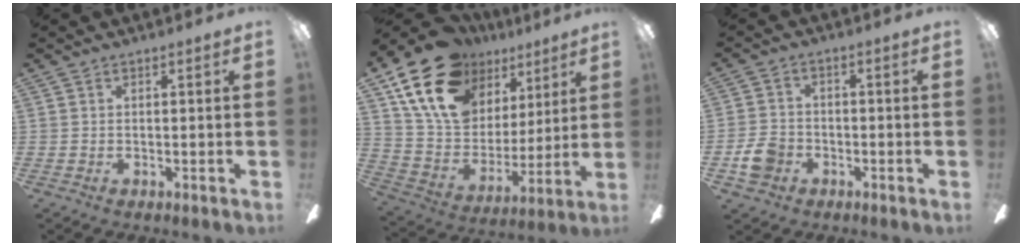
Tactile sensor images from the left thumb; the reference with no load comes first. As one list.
[{"total": 21.5, "force": [13.8, 13.1, 10.0], "torque": [-0.188, -0.064, 0.259]}, {"total": 6.3, "force": [-2.4, 4.9, 3.1], "torque": [-0.067, 0.011, -0.048]}]